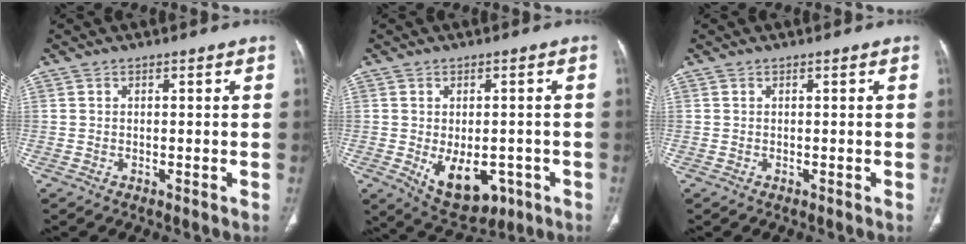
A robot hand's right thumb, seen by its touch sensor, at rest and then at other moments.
{"total": 10.8, "force": [-3.4, 6.5, 8.0], "torque": [-0.101, 0.002, -0.031]}
{"total": 0.0}